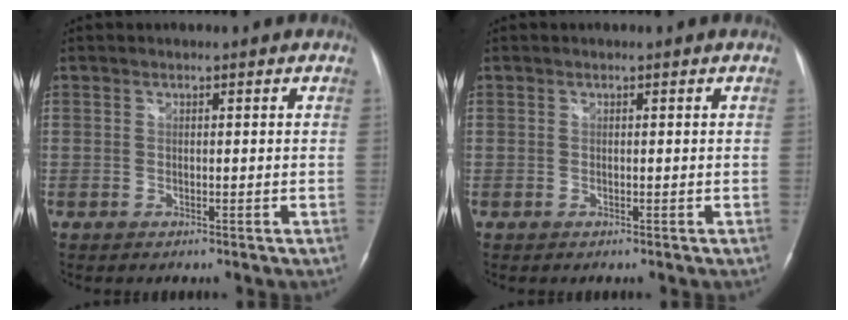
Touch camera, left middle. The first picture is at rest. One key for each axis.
{"total": 0.0}